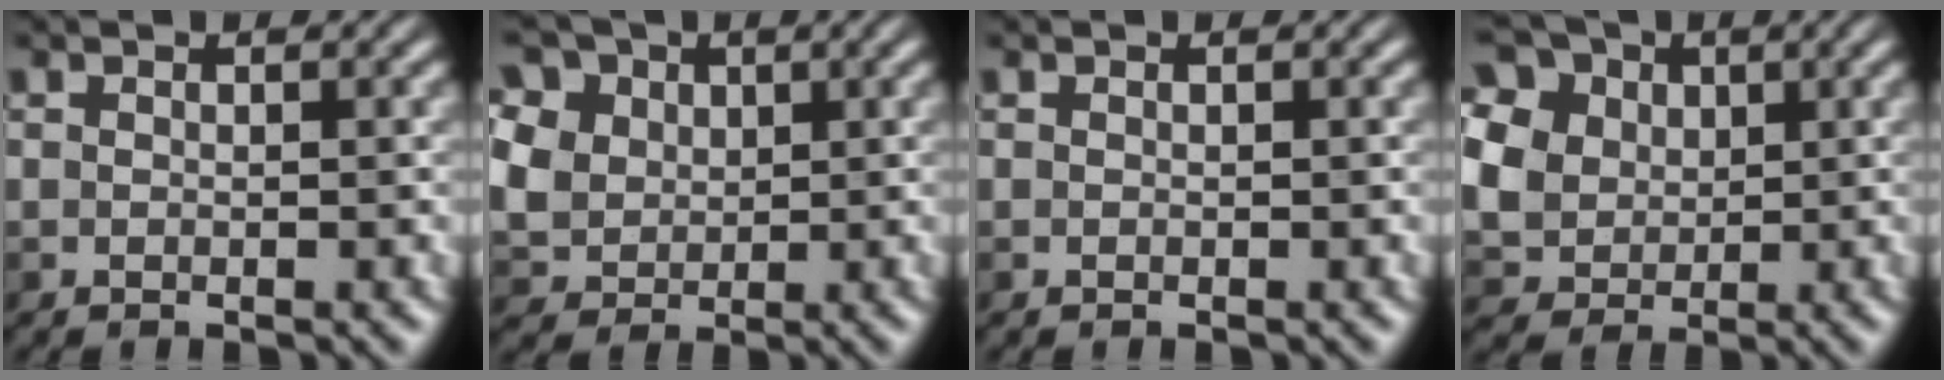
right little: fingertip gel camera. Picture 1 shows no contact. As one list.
[{"total": 9.6, "force": [4.3, 7.2, 4.6], "torque": [-0.121, 0.024, 0.075]}, {"total": 0.0}, {"total": 13.6, "force": [5.5, 10.5, 6.7], "torque": [-0.185, 0.027, 0.108]}]